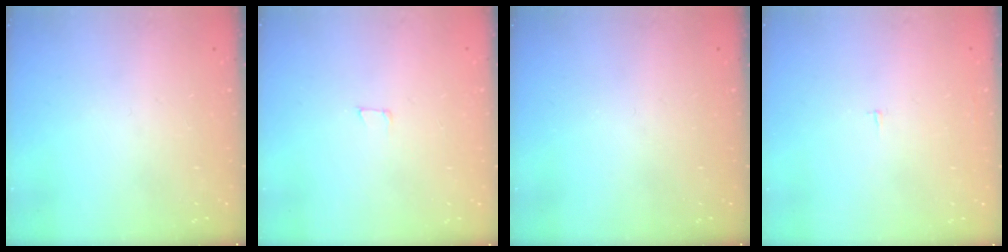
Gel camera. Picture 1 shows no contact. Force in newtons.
{"total": 3.2, "press": 3.2, "slide": 0.2}
{"total": 0.0}
{"total": 1.2, "press": 1.2, "slide": 0.1}